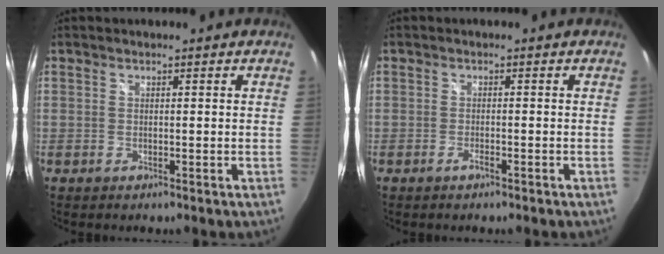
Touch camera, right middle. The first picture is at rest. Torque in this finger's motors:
{"motor_torque": [0.43, -0.36, 0.04, 0.02]}